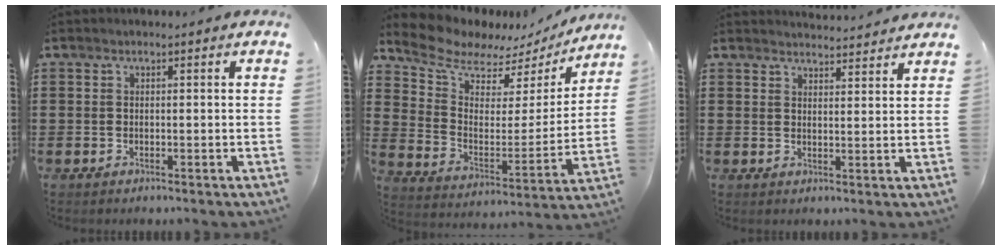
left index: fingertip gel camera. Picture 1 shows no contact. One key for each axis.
{"total": 7.2, "fx": 6.5, "fy": 2.7, "fz": 1.3, "tx": -0.069, "ty": -0.044, "tz": 0.112}
{"total": 2.8, "fx": 2.8, "fy": -0.1, "fz": 0.0, "tx": -0.008, "ty": -0.013, "tz": 0.054}